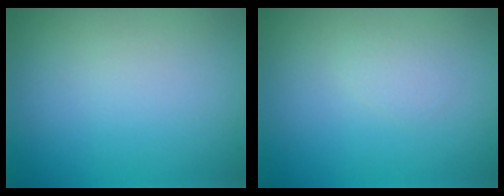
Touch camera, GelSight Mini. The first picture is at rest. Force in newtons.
{"total": 0.8, "press": 0.8, "slide": 0.1}